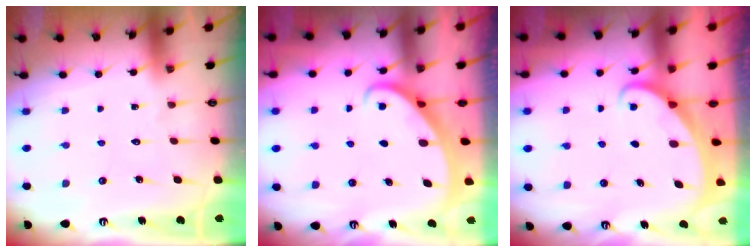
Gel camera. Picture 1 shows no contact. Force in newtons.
{"total": 2.3, "press": 2.2, "slide": 0.2}
{"total": 1.8, "press": 1.8, "slide": 0.1}